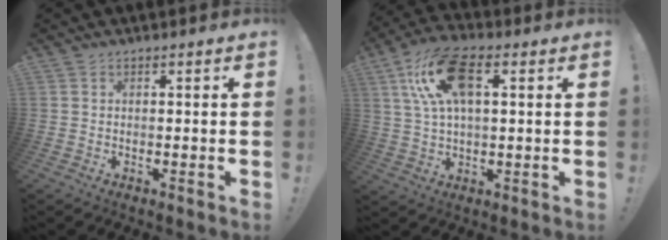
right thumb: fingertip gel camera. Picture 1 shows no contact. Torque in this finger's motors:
{"motor_torque": [0.76, 0.76, 0.63, 0.57, 0.25]}